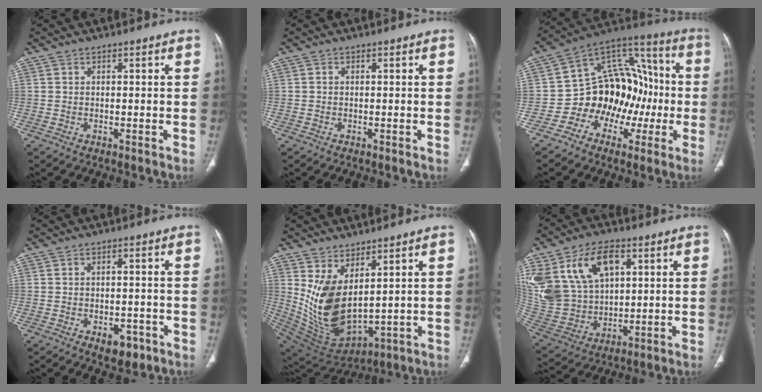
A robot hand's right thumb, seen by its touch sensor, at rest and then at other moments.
{"total": 0.0}
{"total": 17.4, "force": [-4.1, 13.6, 10.0], "torque": [-0.090, 0.086, -0.070]}
{"total": 6.4, "force": [-3.0, 3.8, 4.1], "torque": [-0.034, 0.015, -0.033]}
{"total": 13.9, "force": [4.1, 7.1, 11.2], "torque": [-0.203, -0.043, 0.113]}
{"total": 22.5, "force": [8.6, 15.2, 14.3], "torque": [-0.295, 0.002, 0.180]}